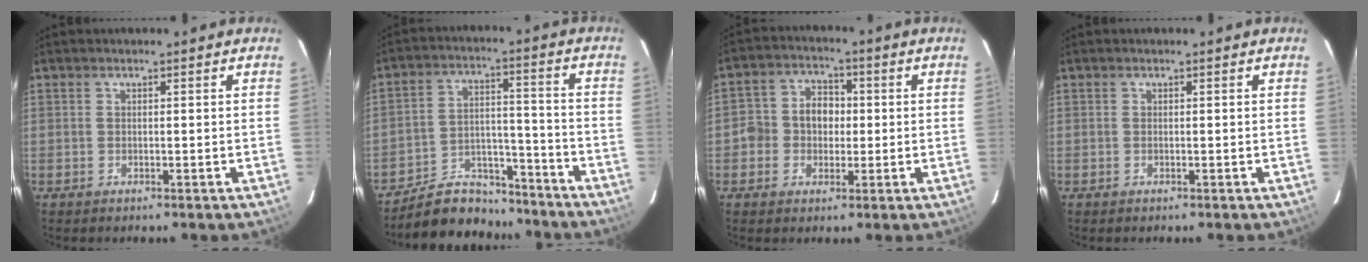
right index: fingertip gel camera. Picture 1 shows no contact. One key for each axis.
{"total": 13.1, "fx": -11.7, "fy": 5.3, "fz": 2.8, "tx": -0.067, "ty": 0.034, "tz": -0.179}
{"total": 7.0, "fx": -0.8, "fy": 6.3, "fz": 2.9, "tx": -0.057, "ty": 0.022, "tz": -0.018}
{"total": 0.0}